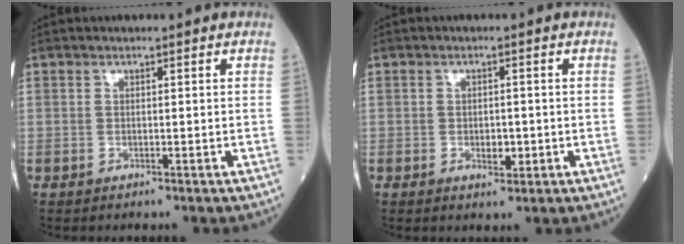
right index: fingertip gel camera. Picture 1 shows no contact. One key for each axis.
{"total": 2.3, "fx": -0.5, "fy": 1.2, "fz": 1.8, "tx": -0.027, "ty": 0.000, "tz": -0.003}